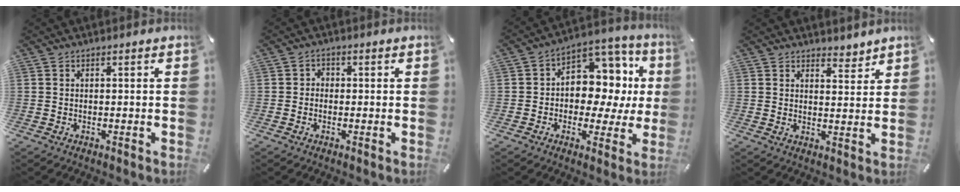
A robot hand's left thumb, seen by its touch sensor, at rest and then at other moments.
{"total": 1.7, "force": [-0.8, 1.3, 0.6], "torque": [-0.009, 0.008, -0.019]}
{"total": 11.3, "force": [1.2, 8.9, 6.8], "torque": [-0.081, -0.026, 0.025]}
{"total": 4.0, "force": [3.7, 1.6, 0.0], "torque": [0.016, -0.030, 0.065]}